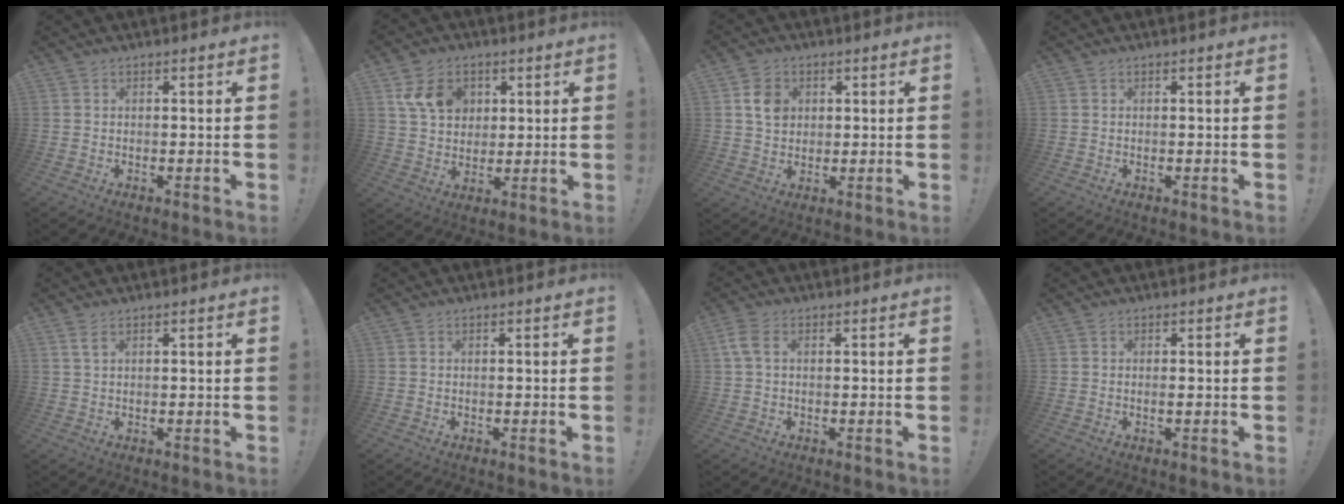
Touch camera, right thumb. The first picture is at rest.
{"total": 10.8, "force": [4.4, 8.5, 4.9], "torque": [-0.071, -0.007, 0.089]}
{"total": 6.9, "force": [2.0, 5.8, 3.2], "torque": [-0.032, 0.001, 0.036]}
{"total": 0.0}
{"total": 2.4, "force": [1.3, 0.8, 1.9], "torque": [-0.033, -0.001, 0.021]}
{"total": 0.0}
{"total": 4.2, "force": [1.0, 2.6, 3.2], "torque": [-0.070, 0.008, 0.020]}
{"total": 0.8, "force": [-0.3, 0.1, 0.7], "torque": [-0.006, -0.004, -0.007]}